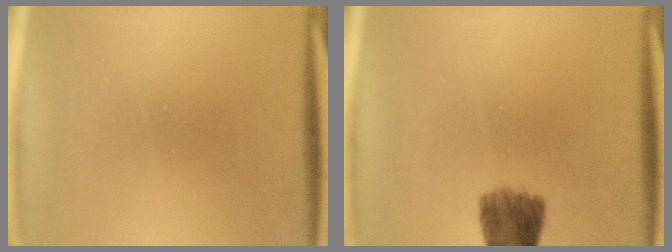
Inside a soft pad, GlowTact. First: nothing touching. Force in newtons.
{"total": 6.6}